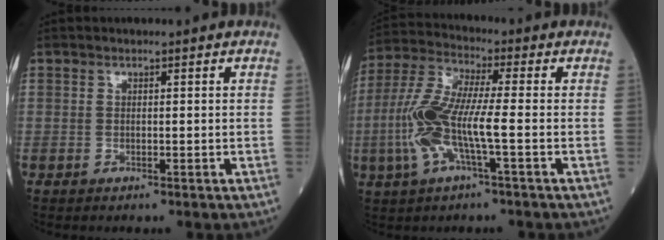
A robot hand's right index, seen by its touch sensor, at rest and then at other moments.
{"total": 10.9, "force": [-2.3, 1.5, 10.6], "torque": [-0.238, 0.008, -0.051]}